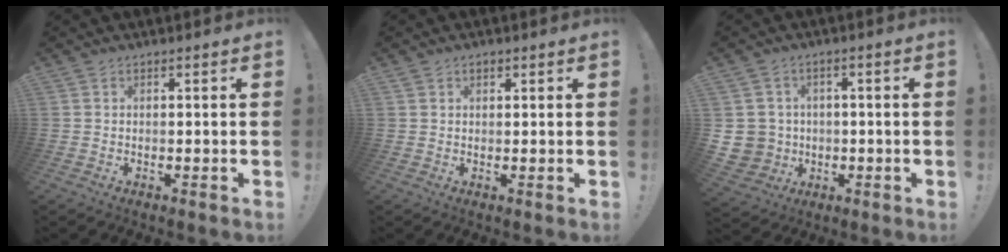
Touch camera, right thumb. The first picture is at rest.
{"total": 1.4, "force": [0.8, 1.0, 0.6], "torque": [-0.004, -0.001, 0.014]}
{"total": 6.5, "force": [0.0, 6.3, 1.3], "torque": [-0.029, 0.002, 0.005]}